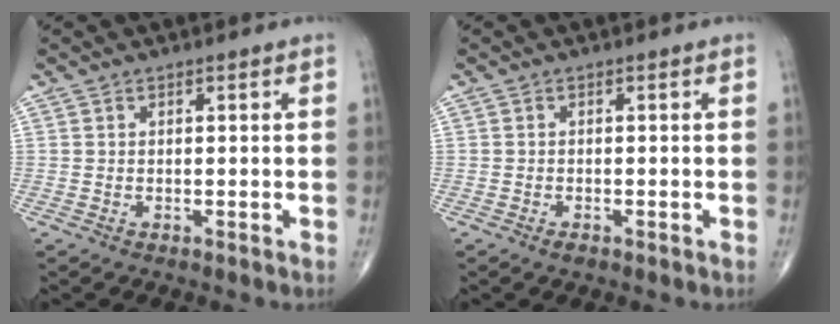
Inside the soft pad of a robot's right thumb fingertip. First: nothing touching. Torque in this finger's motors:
{"motor_torque": [0.13, -0.07, 0.19, -0.23, 0.05]}